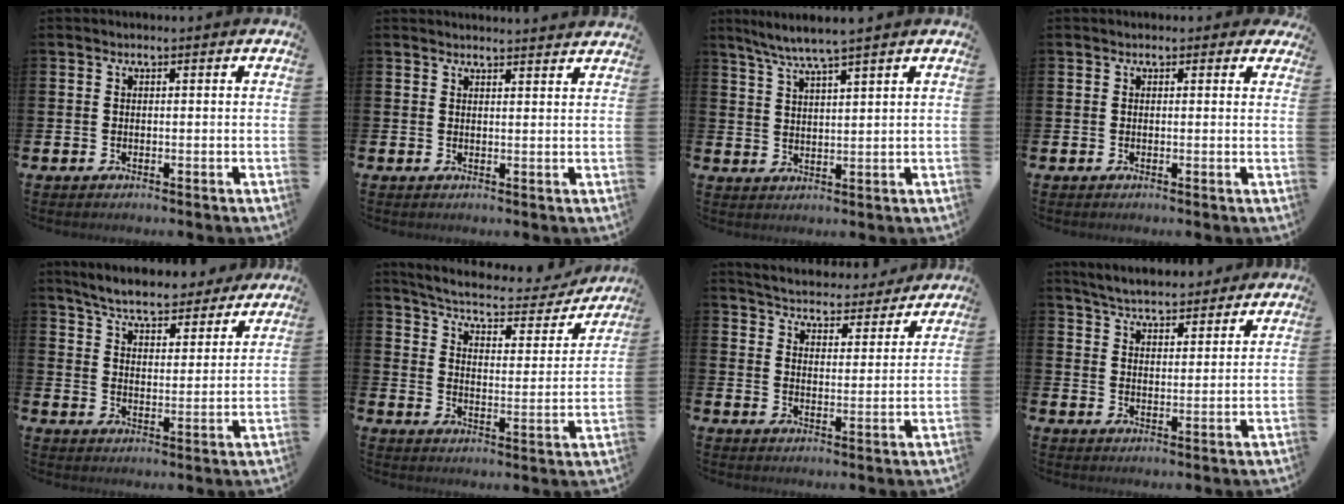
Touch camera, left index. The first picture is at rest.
{"total": 1.7, "force": [1.7, -0.1, -0.1], "torque": [0.008, -0.013, 0.029]}
{"total": 5.4, "force": [4.8, -0.3, 2.4], "torque": [-0.064, -0.014, 0.087]}
{"total": 0.7, "force": [0.5, 0.5, 0.2], "torque": [-0.004, 0.009, 0.008]}
{"total": 6.8, "force": [6.4, 1.2, 1.8], "torque": [-0.060, -0.038, 0.111]}
{"total": 5.8, "force": [5.2, 1.3, 2.2], "torque": [-0.065, -0.041, 0.081]}
{"total": 5.1, "force": [5.0, 0.8, 0.2], "torque": [-0.026, -0.043, 0.084]}
{"total": 5.7, "force": [5.6, 1.0, 0.9], "torque": [-0.035, -0.028, 0.099]}